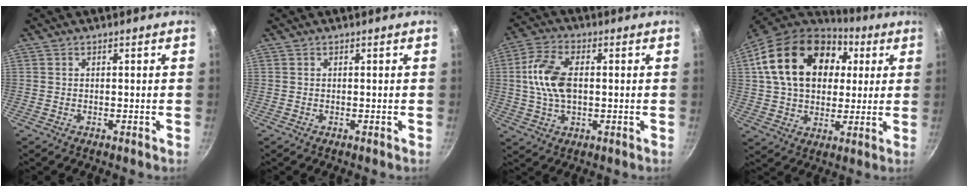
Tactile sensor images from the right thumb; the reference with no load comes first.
{"total": 0.0}
{"total": 10.5, "force": [0.8, 6.1, 8.6], "torque": [-0.166, 0.017, 0.007]}
{"total": 23.1, "force": [6.8, 16.1, 15.1], "torque": [-0.249, 0.006, 0.112]}